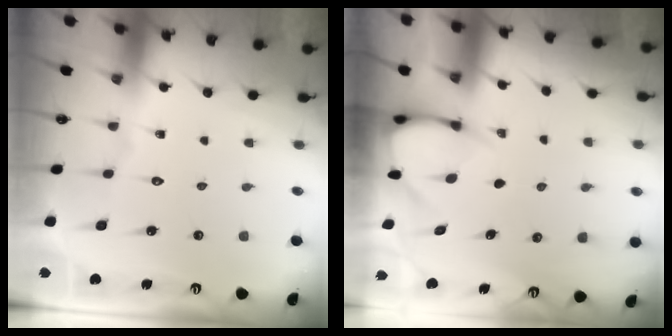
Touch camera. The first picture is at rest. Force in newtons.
{"total": 3.5, "press": 3.5, "slide": 0.3}